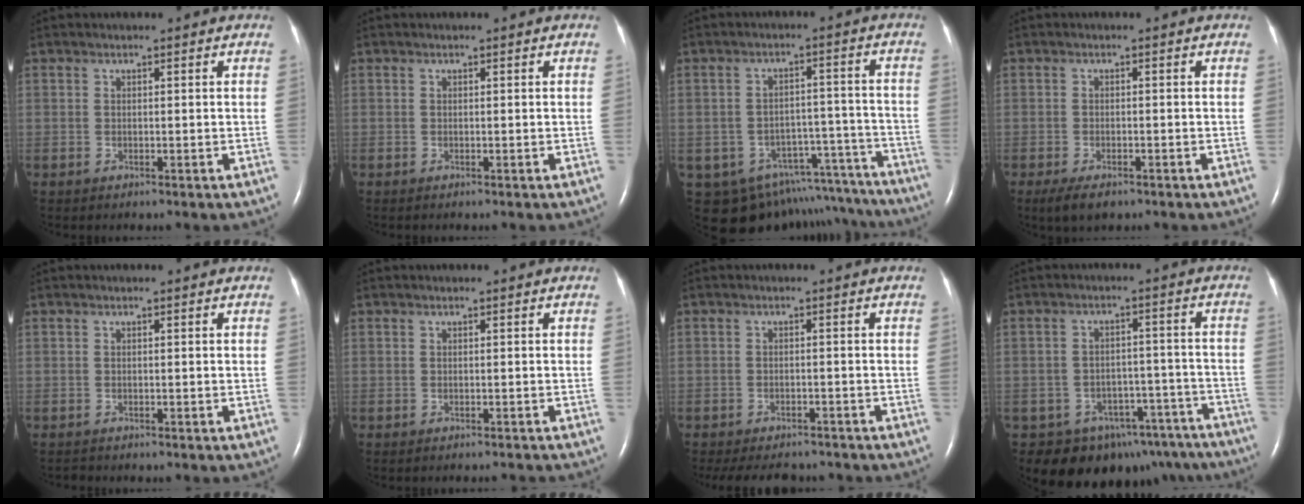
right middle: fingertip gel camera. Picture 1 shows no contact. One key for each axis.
{"total": 0.0}
{"total": 16.7, "fx": -14.3, "fy": 7.6, "fz": 4.0, "tx": -0.057, "ty": 0.048, "tz": -0.173}
{"total": 3.8, "fx": -2.6, "fy": 1.5, "fz": 2.3, "tx": -0.047, "ty": -0.008, "tz": -0.038}
{"total": 0.5, "fx": -0.5, "fy": 0.1, "fz": -0.1, "tx": -0.006, "ty": -0.004, "tz": -0.009}
{"total": 2.2, "fx": -2.1, "fy": 0.0, "fz": 0.3, "tx": -0.004, "ty": -0.005, "tz": -0.025}
{"total": 10.8, "fx": -9.5, "fy": 3.6, "fz": 3.6, "tx": -0.070, "ty": -0.003, "tz": -0.122}
{"total": 14.8, "fx": -11.4, "fy": 8.8, "fz": 3.1, "tx": -0.025, "ty": 0.049, "tz": -0.127}